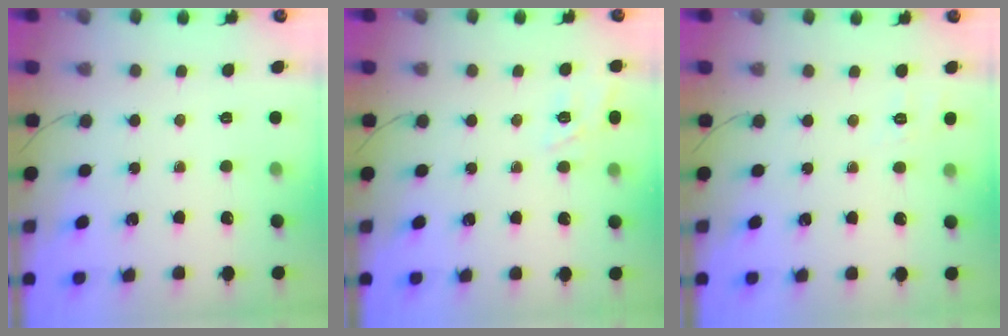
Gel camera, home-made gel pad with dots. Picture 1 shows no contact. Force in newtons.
{"total": 5.0, "press": 4.9, "slide": 1.3}
{"total": 1.9, "press": 0.3, "slide": 1.9}